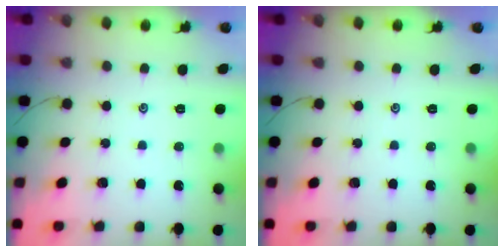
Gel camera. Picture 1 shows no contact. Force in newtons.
{"total": 0.0}